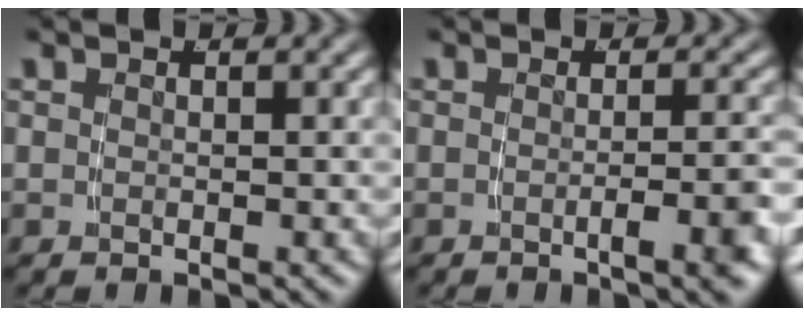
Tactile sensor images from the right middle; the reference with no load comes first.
{"total": 2.7, "force": [-1.5, -0.4, 2.3], "torque": [-0.026, 0.005, -0.029]}